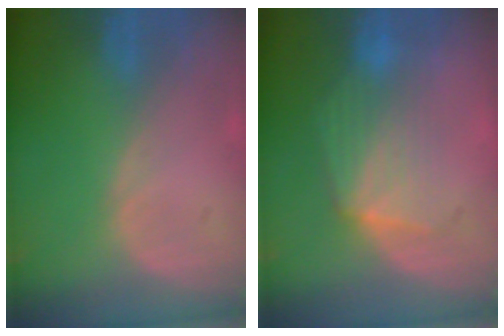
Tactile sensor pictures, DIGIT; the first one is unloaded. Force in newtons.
{"total": 7.2, "press": 6.7, "slide": 2.6}